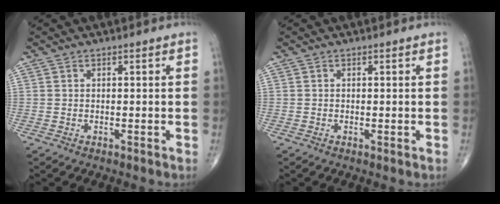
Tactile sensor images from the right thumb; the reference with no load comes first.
{"total": 0.0}